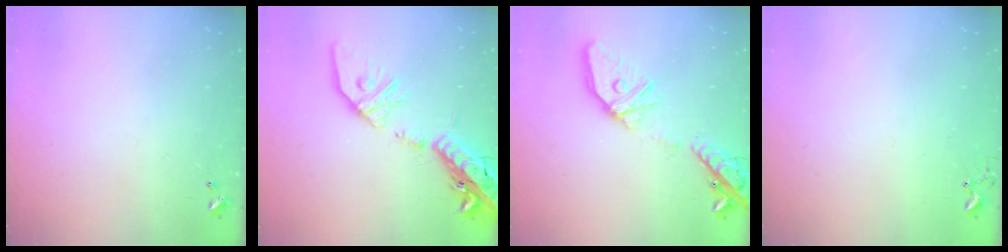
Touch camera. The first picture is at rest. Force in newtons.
{"total": 21.0, "press": 20.6, "slide": 4.1}
{"total": 20.2, "press": 20.0, "slide": 3.0}
{"total": 5.1, "press": 5.1, "slide": 0.3}